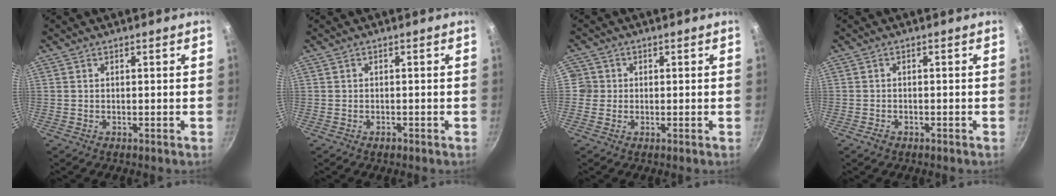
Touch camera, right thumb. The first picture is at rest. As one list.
[{"total": 1.0, "force": [-0.7, 0.6, 0.5], "torque": [-0.009, 0.004, -0.010]}, {"total": 3.0, "force": [-0.2, 3.0, 0.4], "torque": [0.016, 0.008, -0.010]}, {"total": 1.5, "force": [-1.0, 1.0, 0.6], "torque": [-0.016, 0.011, -0.014]}]